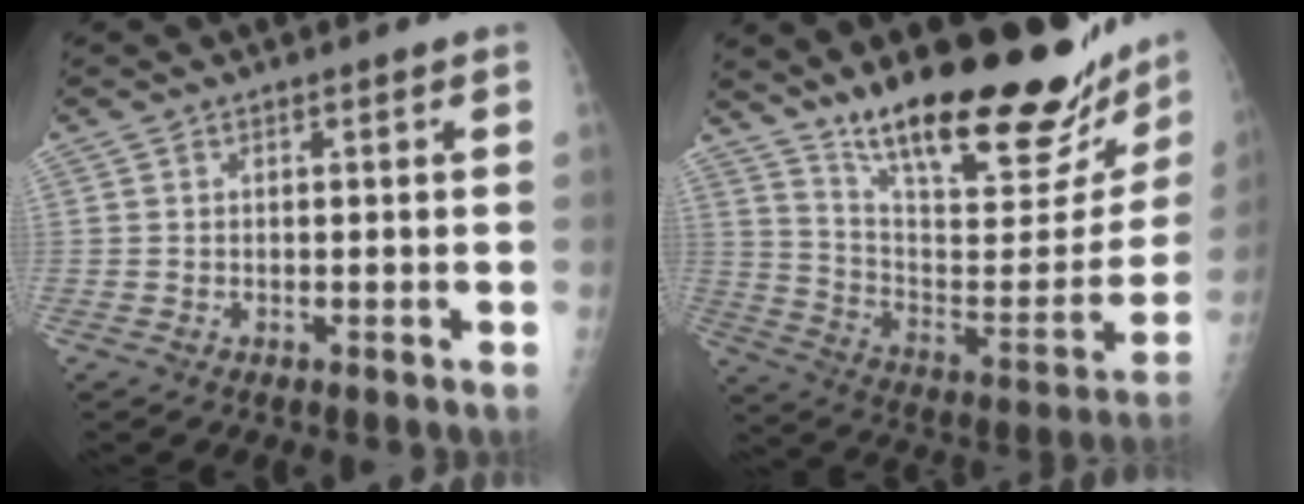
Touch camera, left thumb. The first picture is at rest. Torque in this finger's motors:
{"motor_torque": [1.56, 1.53, 1.42, -1.35, 0.10]}